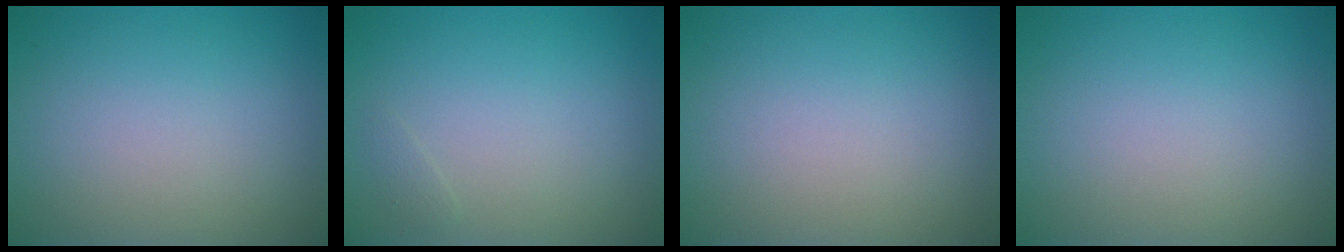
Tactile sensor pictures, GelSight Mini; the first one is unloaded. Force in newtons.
{"total": 0.5, "press": 0.5, "slide": 0.1}
{"total": 0.0}
{"total": 0.0}